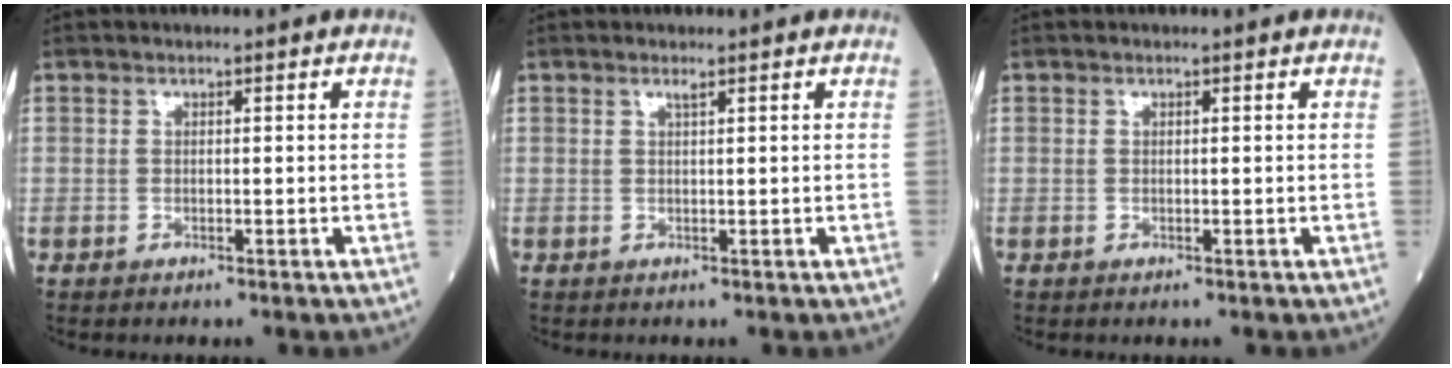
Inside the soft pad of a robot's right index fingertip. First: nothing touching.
{"total": 0.5, "force": [0.4, -0.1, 0.4], "torque": [-0.013, -0.002, 0.011]}
{"total": 0.0}